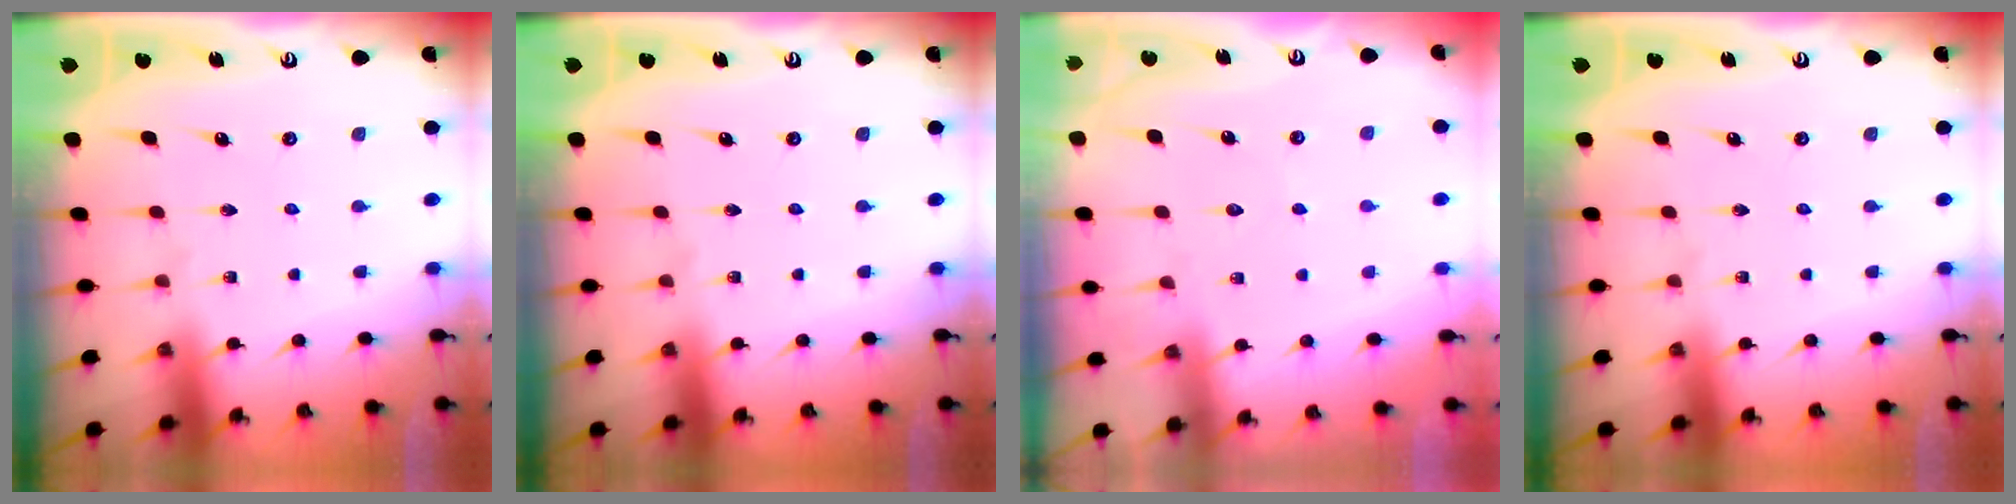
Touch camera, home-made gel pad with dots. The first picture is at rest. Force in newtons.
{"total": 0.0}
{"total": 5.7, "press": 5.6, "slide": 0.6}
{"total": 0.0}